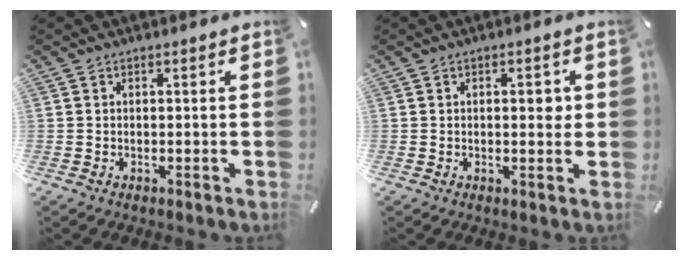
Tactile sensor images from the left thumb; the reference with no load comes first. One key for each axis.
{"total": 2.9, "fx": 0.5, "fy": 1.3, "fz": 2.5, "tx": -0.026, "ty": -0.003, "tz": 0.001}